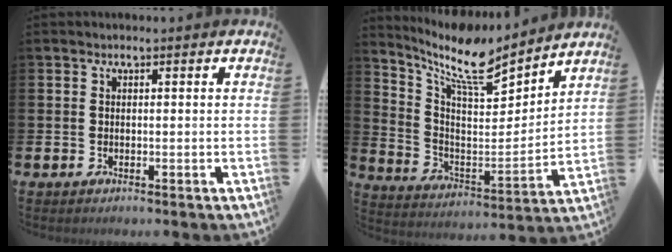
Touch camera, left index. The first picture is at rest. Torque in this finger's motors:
{"motor_torque": [0.93, -1.21, 0.61, 0.21]}